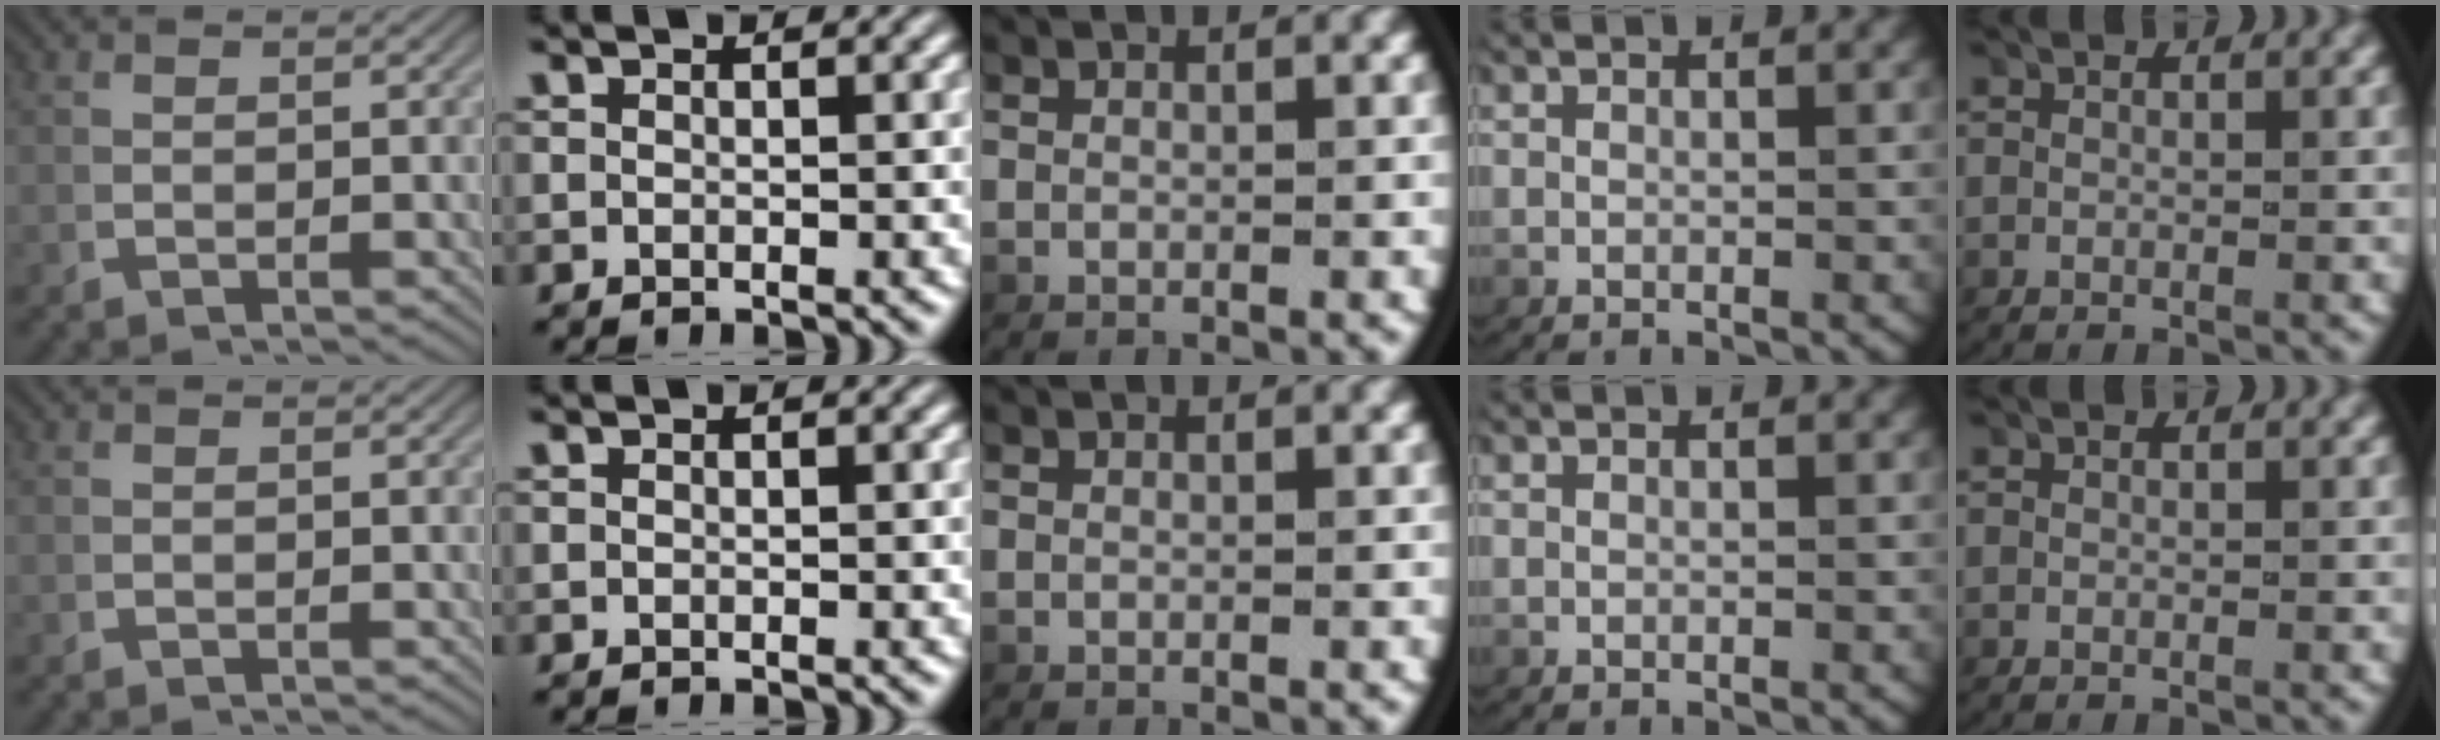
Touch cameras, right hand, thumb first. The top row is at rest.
{}